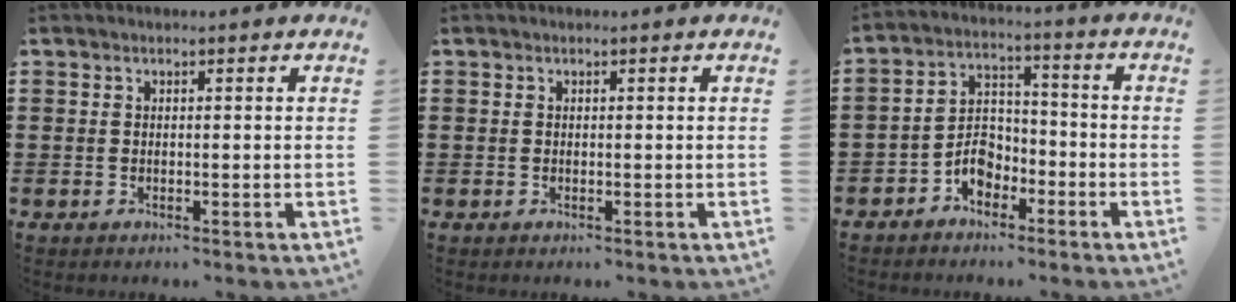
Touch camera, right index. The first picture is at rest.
{"total": 0.0}
{"total": 5.2, "force": [-3.2, 3.3, 2.4], "torque": [-0.052, 0.012, -0.063]}